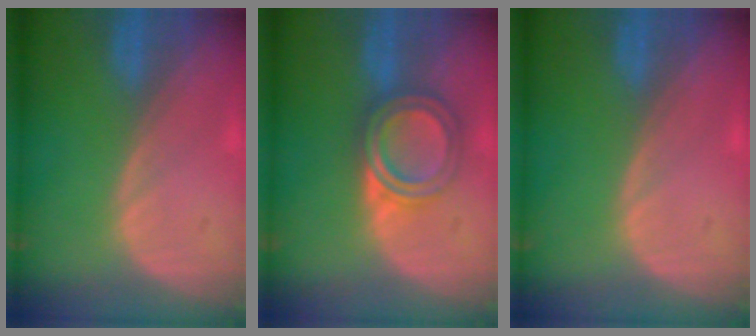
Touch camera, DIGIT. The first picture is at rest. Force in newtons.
{"total": 5.6, "press": 5.6, "slide": 0.1}
{"total": 0.0}